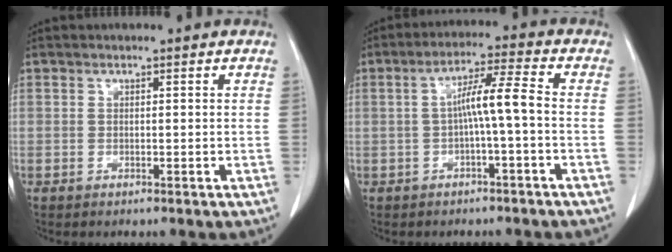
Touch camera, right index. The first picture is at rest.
{"total": 6.4, "force": [-0.7, 0.3, 6.3], "torque": [-0.117, 0.021, -0.010]}